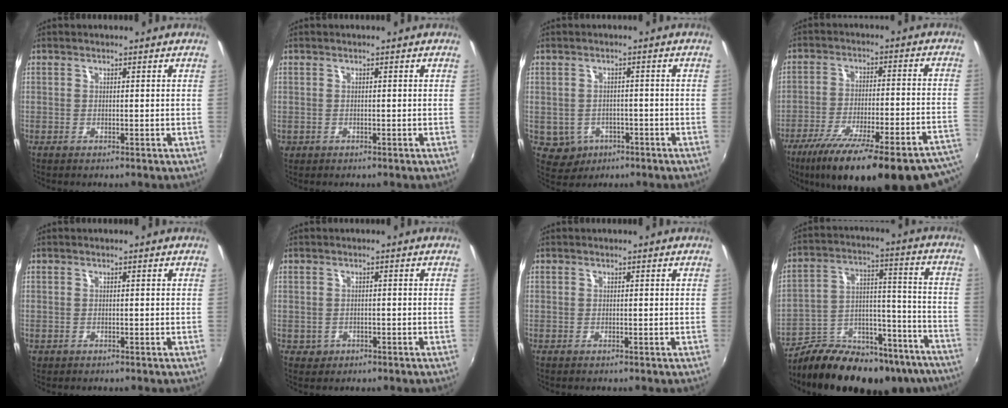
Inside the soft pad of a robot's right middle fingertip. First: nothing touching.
{"total": 0.9, "force": [-0.3, 0.9, 0.3], "torque": [-0.005, -0.003, -0.004]}
{"total": 5.2, "force": [-2.0, 4.6, 1.4], "torque": [-0.043, 0.001, -0.016]}
{"total": 30.3, "force": [-23.4, 6.5, 18.1], "torque": [-0.284, -0.056, -0.323]}
{"total": 0.5, "force": [-0.1, 0.5, 0.1], "torque": [-0.001, -0.003, -0.002]}
{"total": 2.1, "force": [-0.6, 2.0, 0.6], "torque": [-0.017, -0.002, -0.003]}
{"total": 0.0}
{"total": 24.9, "force": [-19.3, 10.5, 11.7], "torque": [-0.187, 0.027, -0.257]}